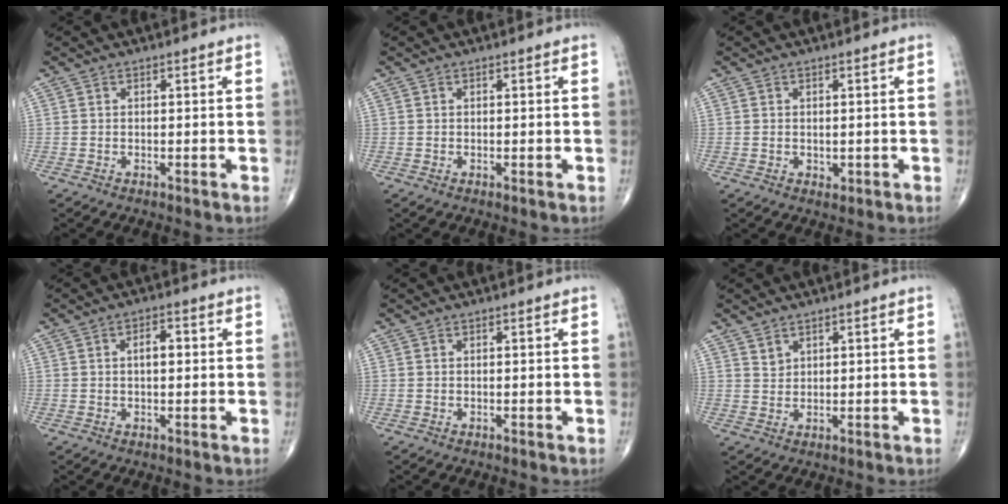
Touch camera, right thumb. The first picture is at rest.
{"total": 0.7, "force": [-0.1, 0.5, 0.6], "torque": [-0.013, -0.004, -0.001]}
{"total": 1.2, "force": [0.0, 1.0, 0.7], "torque": [-0.009, -0.001, 0.004]}
{"total": 3.2, "force": [0.5, 1.6, 2.8], "torque": [-0.041, 0.005, 0.004]}
{"total": 0.0}
{"total": 1.7, "force": [1.4, 0.9, 0.4], "torque": [0.004, -0.011, 0.026]}